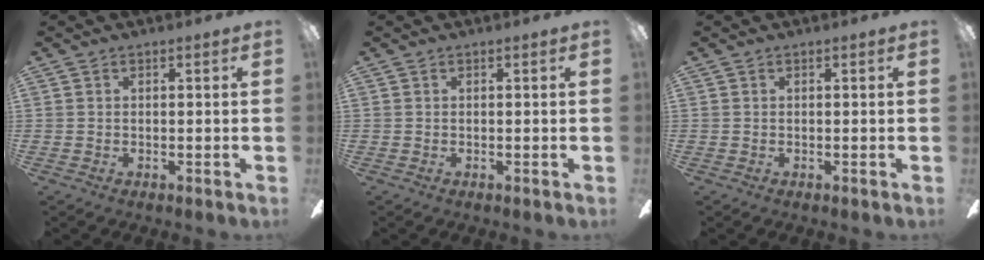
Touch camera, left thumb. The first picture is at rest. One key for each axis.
{"total": 0.0}
{"total": 0.0}